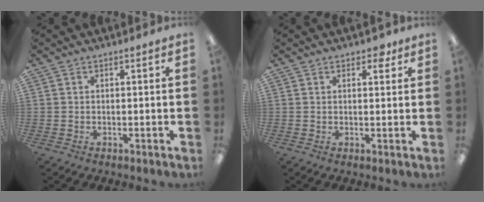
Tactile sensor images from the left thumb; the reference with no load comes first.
{"total": 2.7, "force": [1.8, 1.5, 1.3], "torque": [-0.003, -0.005, 0.027]}